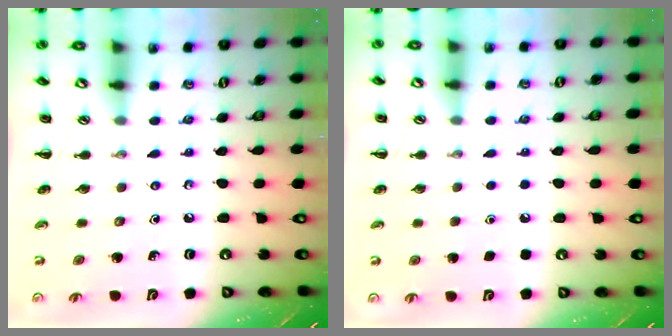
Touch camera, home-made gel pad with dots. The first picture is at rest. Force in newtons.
{"total": 1.7, "press": 1.7, "slide": 0.1}